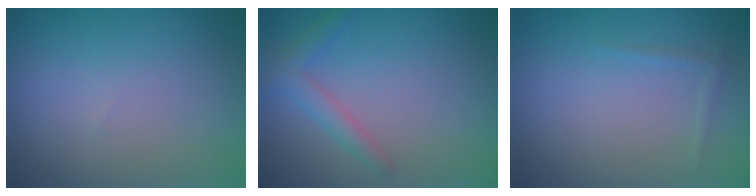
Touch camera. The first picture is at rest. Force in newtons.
{"total": 2.2, "press": 2.2, "slide": 0.0}
{"total": 0.6, "press": 0.6, "slide": 0.1}